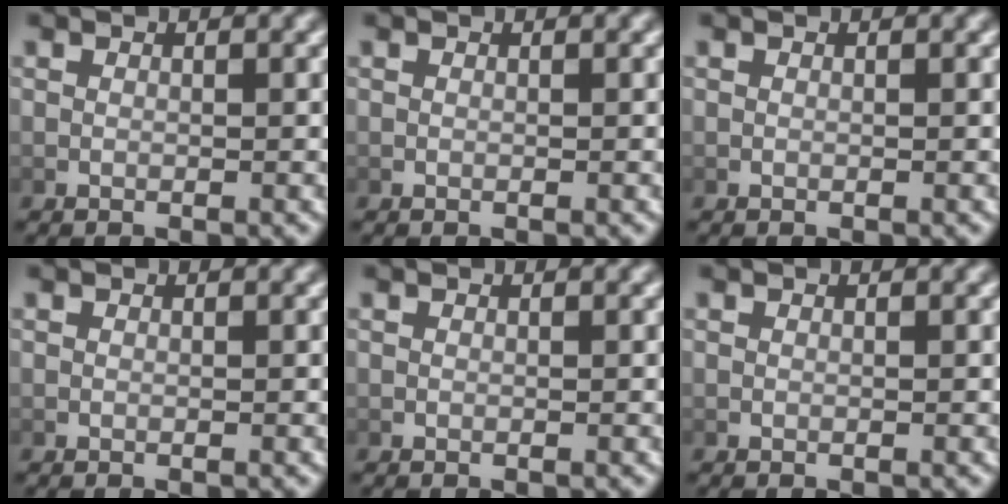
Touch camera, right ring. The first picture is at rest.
{"total": 0.0}
{"total": 0.0}
{"total": 0.0}
{"total": 0.0}
{"total": 0.0}